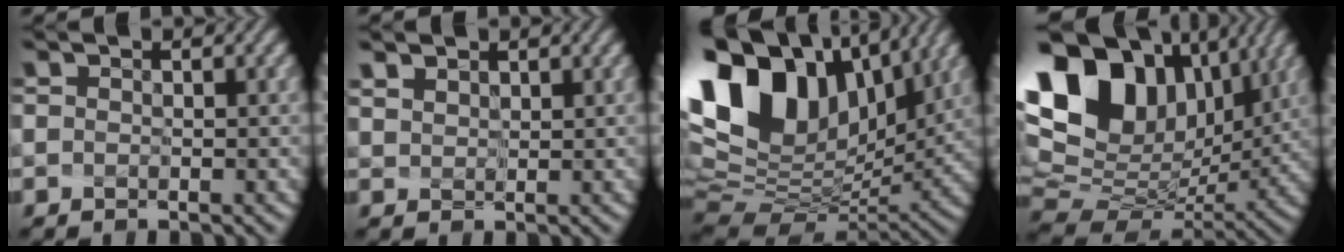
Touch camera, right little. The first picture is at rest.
{"total": 2.3, "force": [1.8, 1.2, 0.7], "torque": [-0.039, 0.007, 0.047]}
{"total": 15.6, "force": [6.4, 9.9, 10.2], "torque": [-0.222, 0.022, 0.132]}
{"total": 14.5, "force": [6.2, 9.7, 8.8], "torque": [-0.187, 0.023, 0.130]}